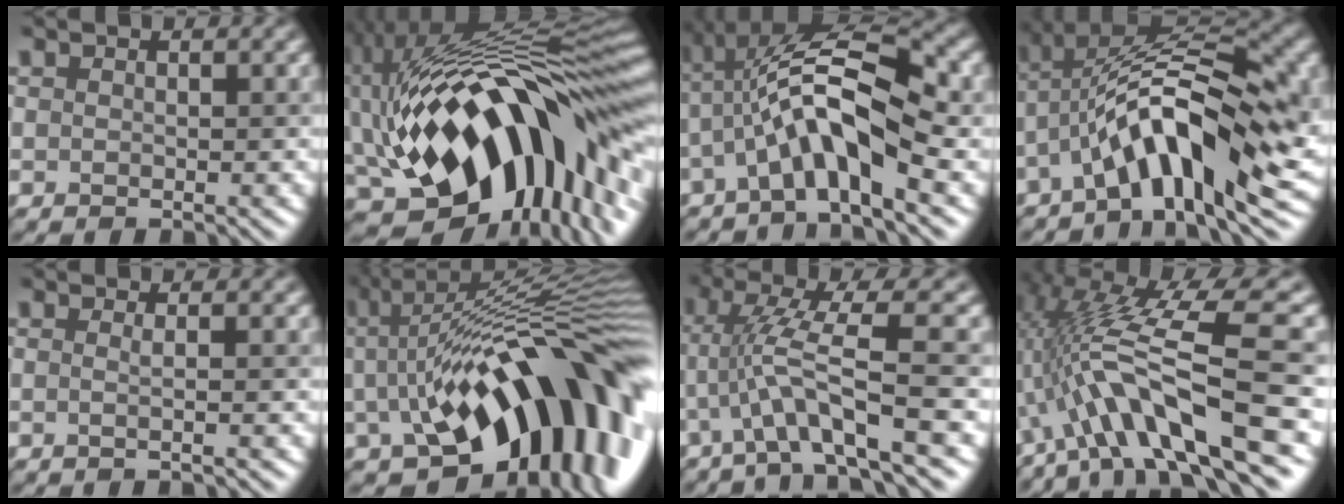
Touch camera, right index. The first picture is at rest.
{"total": 18.6, "force": [-0.1, 9.5, 15.9], "torque": [-0.254, 0.014, 0.004]}
{"total": 8.7, "force": [-1.4, 2.3, 8.3], "torque": [-0.148, 0.026, -0.037]}
{"total": 11.7, "force": [-2.6, 4.0, 10.7], "torque": [-0.172, 0.017, -0.052]}
{"total": 2.0, "force": [0.3, 0.9, 1.8], "torque": [-0.011, -0.007, -0.030]}
{"total": 17.0, "force": [-1.7, 8.0, 14.9], "torque": [-0.194, 0.036, -0.031]}
{"total": 6.2, "force": [-1.3, 0.4, 6.1], "torque": [-0.114, 0.013, -0.027]}
{"total": 11.8, "force": [-2.0, 2.9, 11.2], "torque": [-0.197, 0.015, -0.035]}